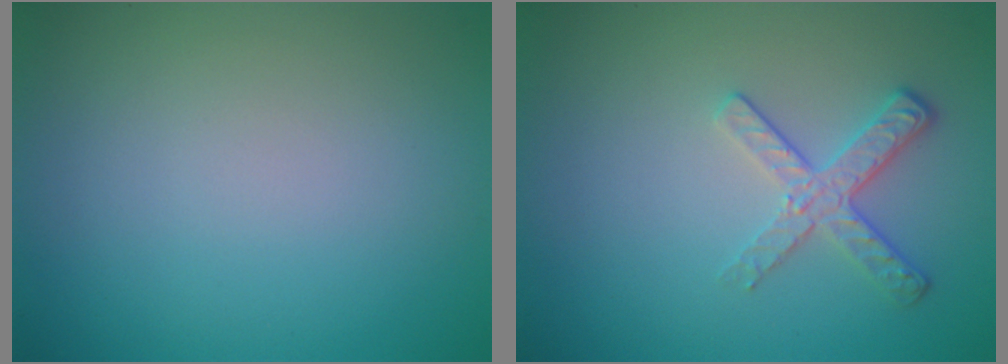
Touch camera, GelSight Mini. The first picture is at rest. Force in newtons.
{"total": 2.6, "press": 2.2, "slide": 1.4}